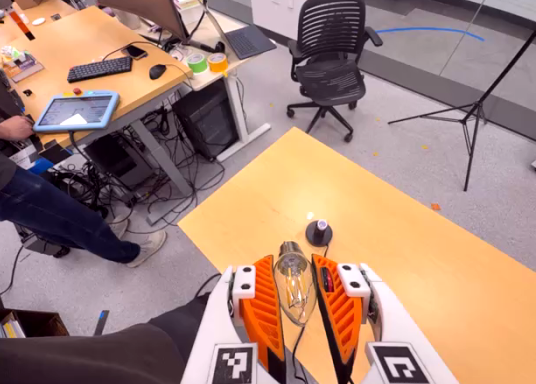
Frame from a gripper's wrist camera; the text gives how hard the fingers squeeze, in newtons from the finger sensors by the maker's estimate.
{"total": 13.1, "left": 13.5, "right": 12.6}